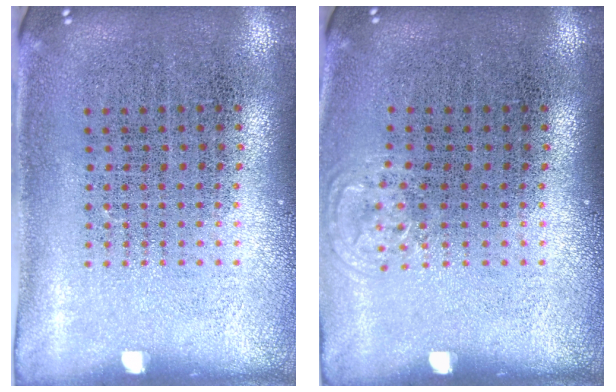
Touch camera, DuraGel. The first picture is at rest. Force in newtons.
{"total": 0.5, "press": 0.5, "slide": 0.1}